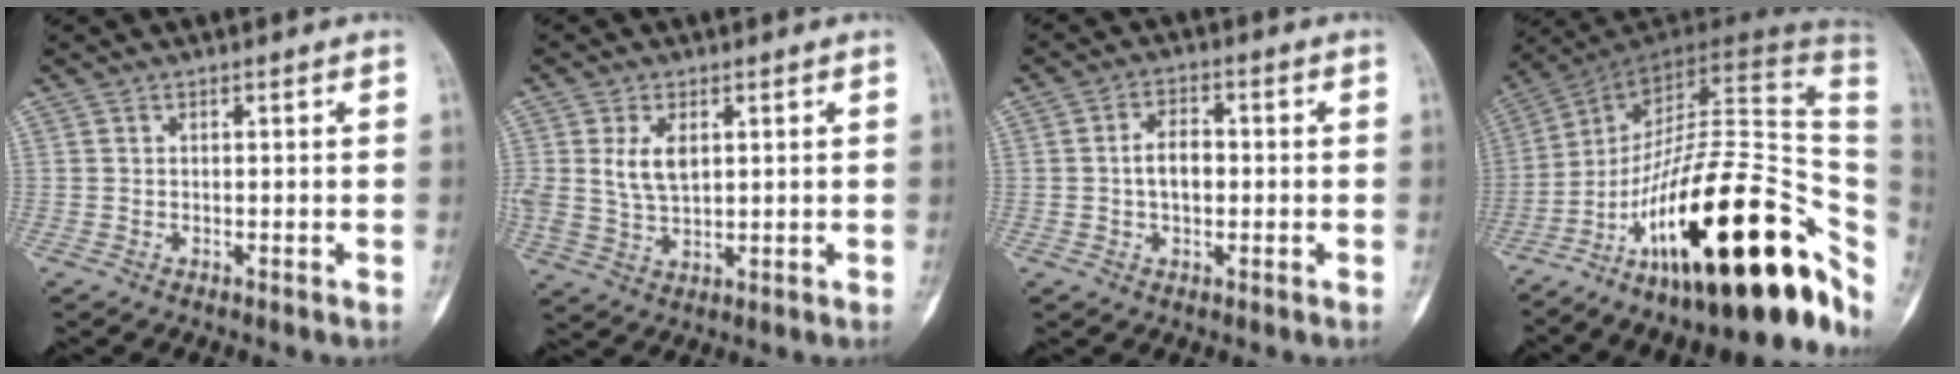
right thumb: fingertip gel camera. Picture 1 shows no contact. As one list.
[{"total": 6.3, "force": [1.8, 3.6, 4.9], "torque": [-0.089, -0.007, 0.042]}, {"total": 5.4, "force": [-0.2, 3.4, 4.3], "torque": [-0.069, 0.014, -0.008]}, {"total": 33.4, "force": [-12.7, 12.7, 28.2], "torque": [-0.337, 0.081, -0.199]}]